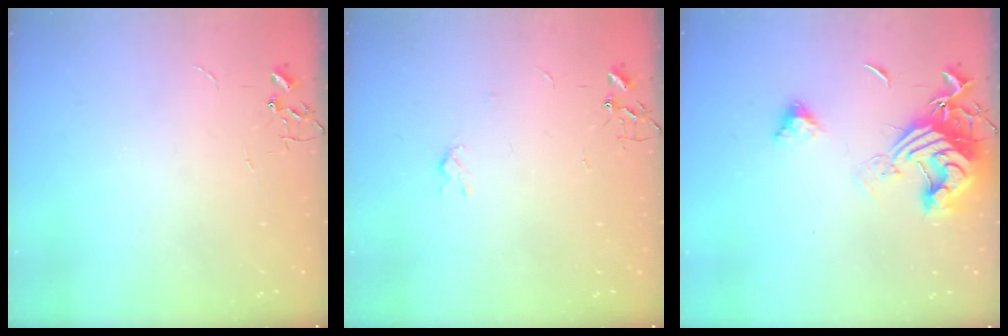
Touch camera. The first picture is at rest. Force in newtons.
{"total": 3.0, "press": 2.9, "slide": 0.6}
{"total": 15.3, "press": 15.2, "slide": 1.7}